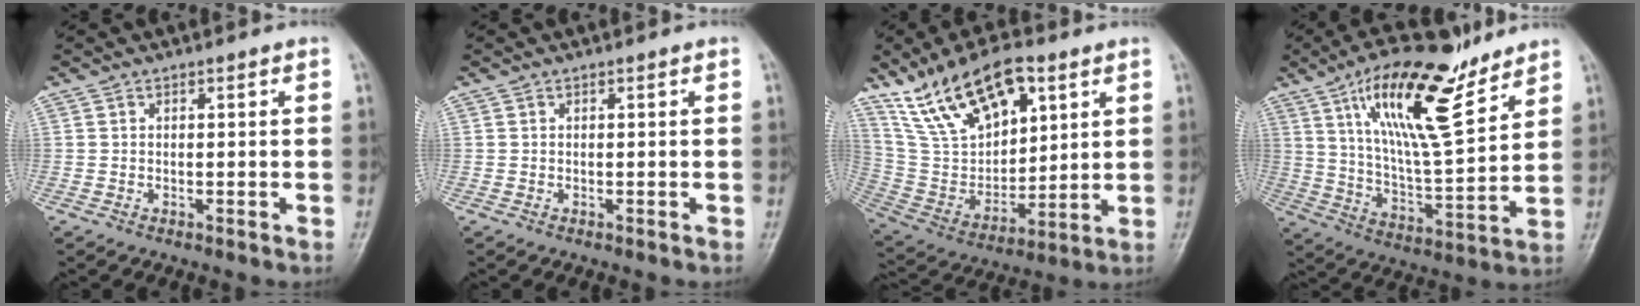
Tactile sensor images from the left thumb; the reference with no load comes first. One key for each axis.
{"total": 0.0}
{"total": 19.5, "fx": 10.7, "fy": 10.1, "fz": 12.7, "tx": -0.188, "ty": -0.038, "tz": 0.209}
{"total": 20.0, "fx": 11.9, "fy": 5.9, "fz": 14.9, "tx": -0.229, "ty": -0.056, "tz": 0.216}